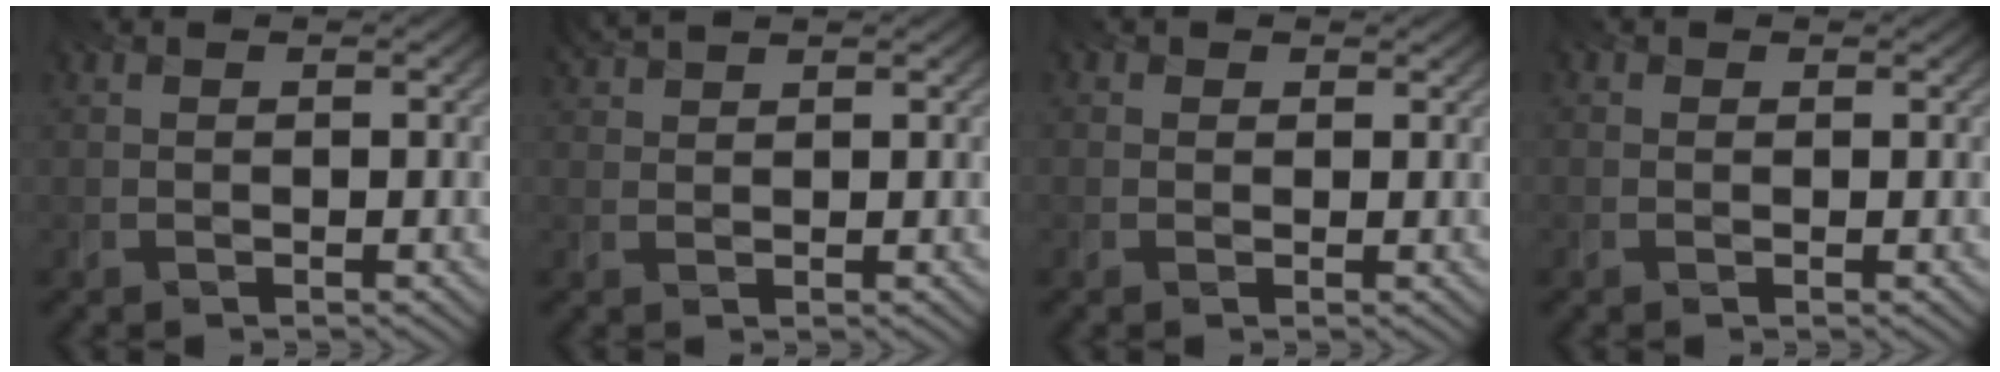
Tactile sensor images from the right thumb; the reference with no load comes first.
{"total": 2.1, "force": [2.0, 0.3, 0.7], "torque": [-0.019, 0.011, 0.043]}
{"total": 0.9, "force": [0.4, 0.8, 0.0], "torque": [0.004, -0.005, 0.002]}
{"total": 0.0}